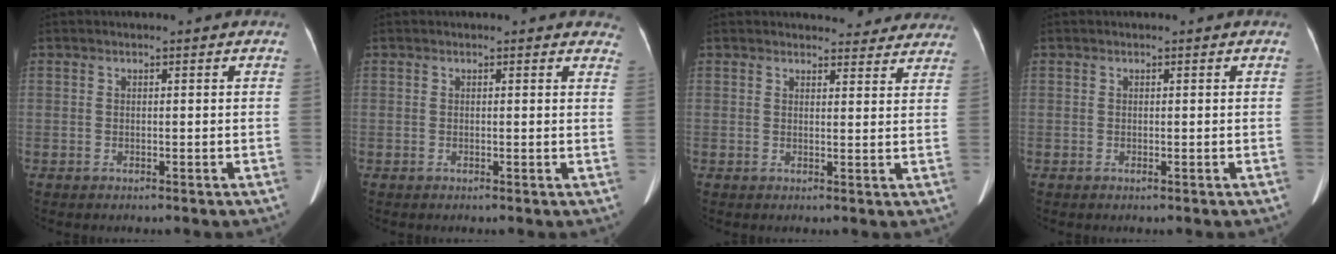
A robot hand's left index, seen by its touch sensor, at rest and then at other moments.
{"total": 4.1, "force": [3.7, 1.4, 0.8], "torque": [0.013, -0.009, 0.012]}
{"total": 9.1, "force": [8.6, 2.5, 1.6], "torque": [0.010, -0.004, 0.081]}
{"total": 0.0}